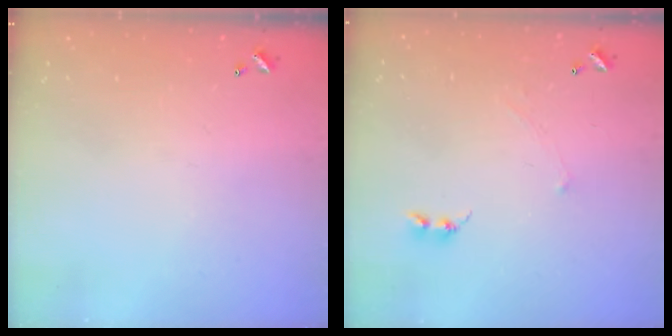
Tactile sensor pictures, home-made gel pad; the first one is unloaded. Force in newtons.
{"total": 0.6, "press": 0.3, "slide": 0.5}